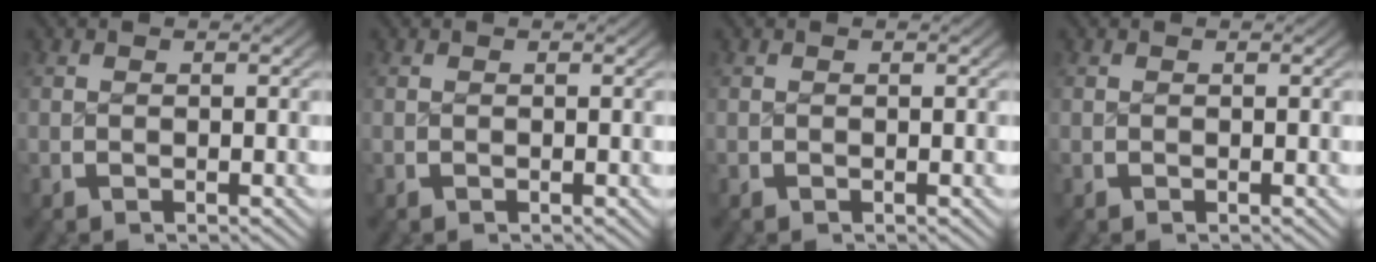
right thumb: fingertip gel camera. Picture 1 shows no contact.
{"total": 0.0}
{"total": 0.0}
{"total": 0.0}